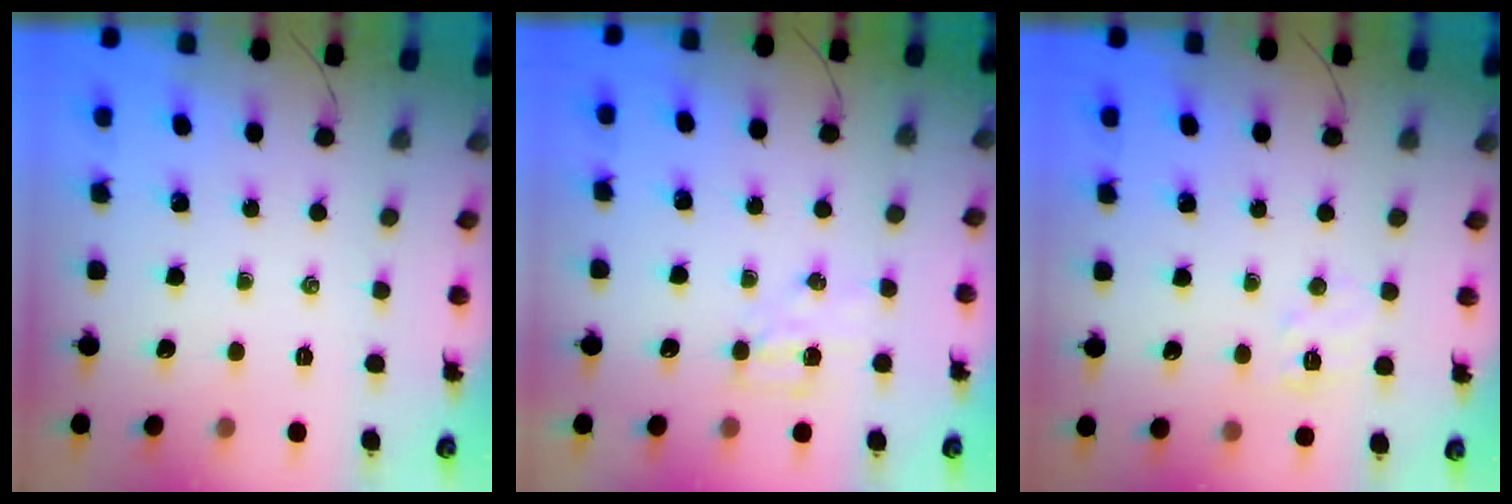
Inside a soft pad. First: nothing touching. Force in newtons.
{"total": 4.1, "press": 4.0, "slide": 1.0}
{"total": 6.4, "press": 6.3, "slide": 1.3}